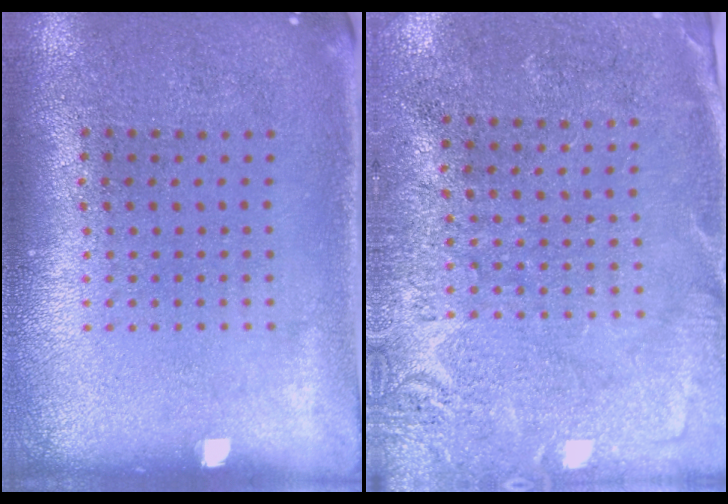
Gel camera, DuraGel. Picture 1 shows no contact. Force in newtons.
{"total": 2.7, "press": 2.6, "slide": 0.6}